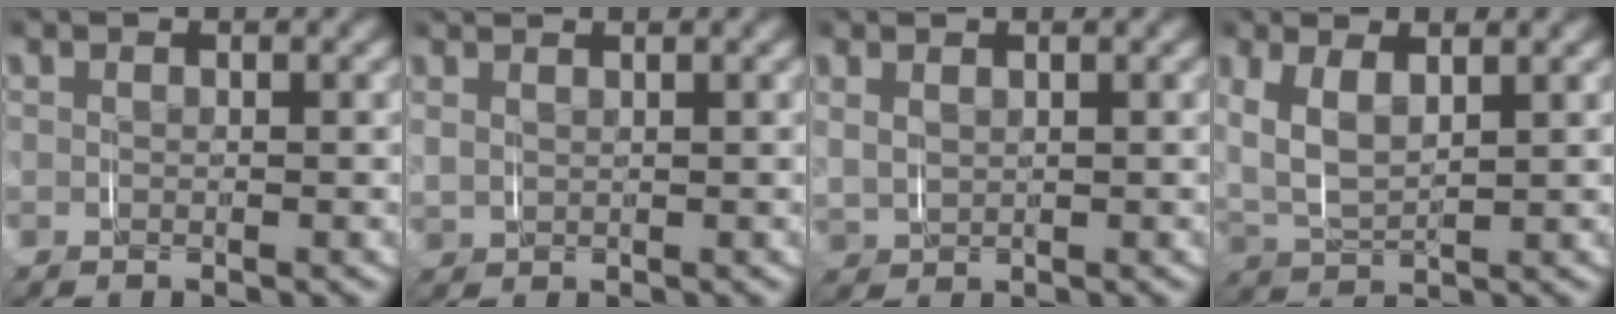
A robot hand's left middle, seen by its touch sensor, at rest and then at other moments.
{"total": 2.0, "force": [1.5, 1.0, 0.6], "torque": [-0.019, 0.004, 0.031]}
{"total": 2.1, "force": [1.1, 1.6, 1.0], "torque": [-0.032, -0.003, 0.028]}
{"total": 5.1, "force": [1.2, 3.6, 3.5], "torque": [-0.101, -0.009, 0.026]}